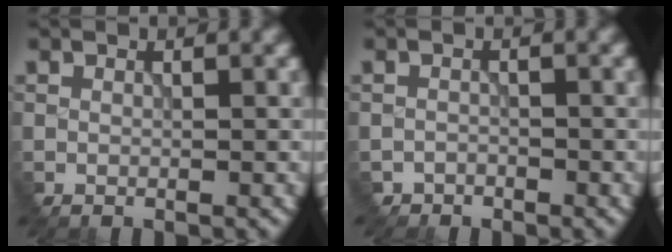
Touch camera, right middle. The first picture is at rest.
{"total": 1.5, "force": [-1.0, 0.2, -1.0], "torque": [0.027, -0.002, -0.022]}